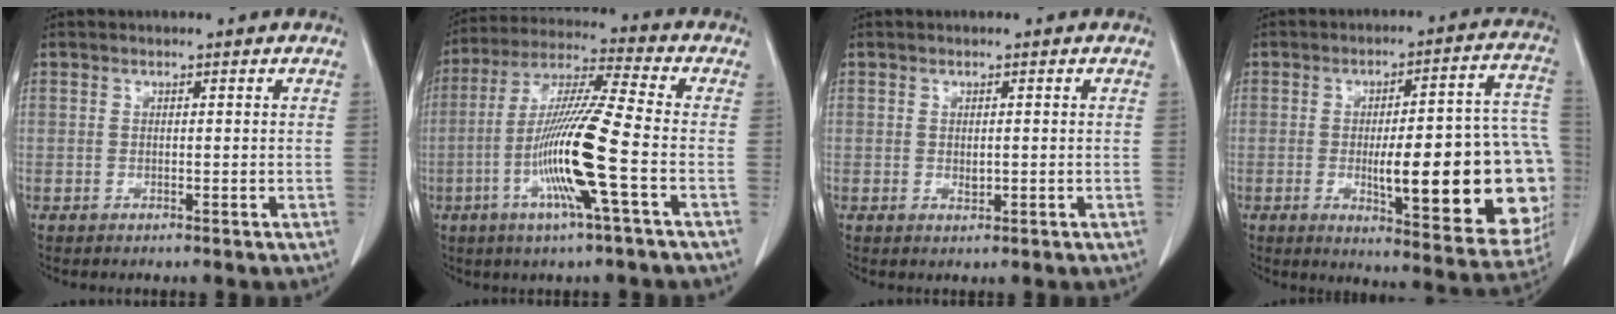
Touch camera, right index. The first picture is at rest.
{"total": 14.1, "force": [-4.0, -0.5, 13.5], "torque": [-0.272, -0.008, -0.086]}
{"total": 1.1, "force": [0.0, 0.6, 1.0], "torque": [-0.016, -0.003, 0.002]}
{"total": 24.5, "force": [-4.0, 5.1, 23.7], "torque": [-0.226, 0.018, -0.037]}